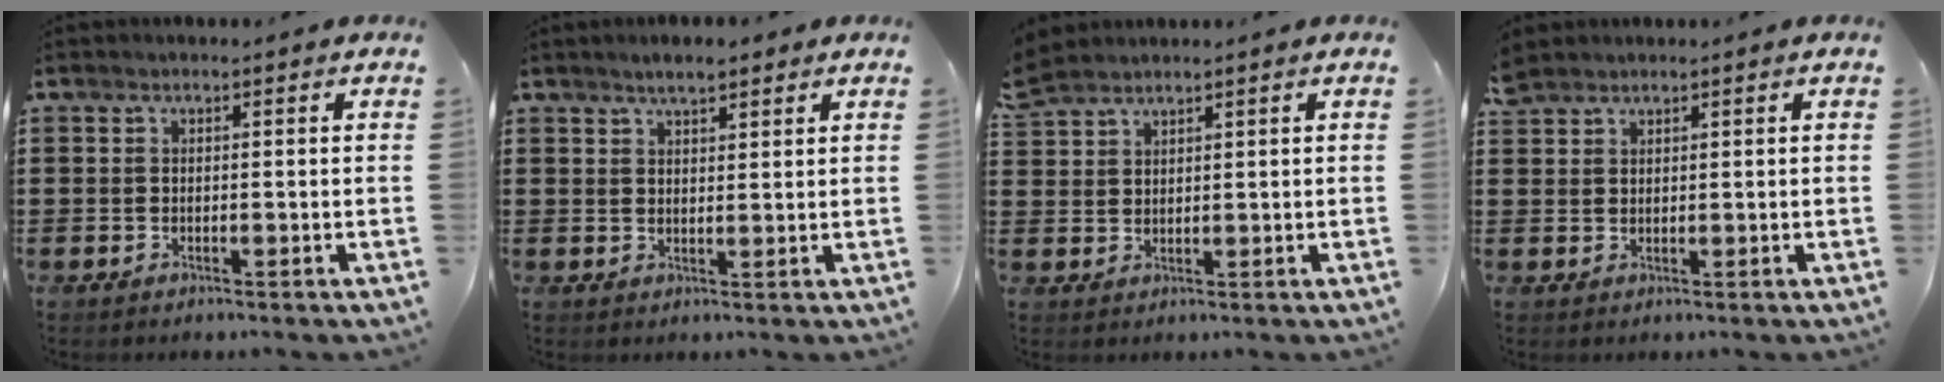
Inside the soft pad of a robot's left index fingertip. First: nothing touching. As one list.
[{"total": 2.9, "force": [2.4, 0.9, 1.4], "torque": [-0.032, 0.006, 0.042]}, {"total": 2.9, "force": [2.6, 0.9, 0.6], "torque": [-0.020, 0.000, 0.051]}, {"total": 2.3, "force": [2.1, 0.8, 0.3], "torque": [-0.011, 0.002, 0.042]}]